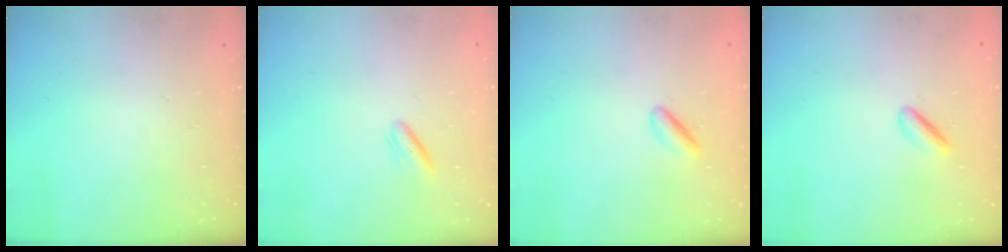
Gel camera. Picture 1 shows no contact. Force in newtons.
{"total": 2.9, "press": 2.7, "slide": 1.1}
{"total": 2.6, "press": 2.5, "slide": 0.8}
{"total": 2.2, "press": 1.9, "slide": 1.2}